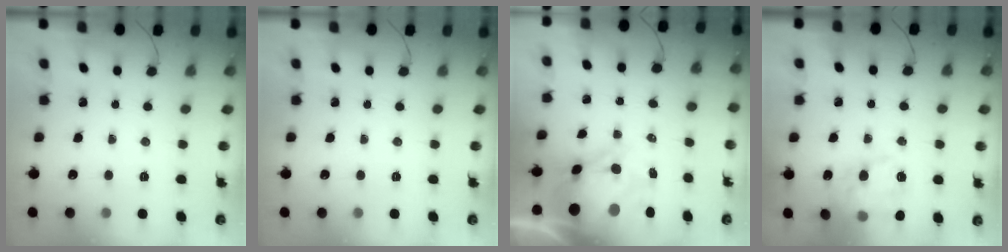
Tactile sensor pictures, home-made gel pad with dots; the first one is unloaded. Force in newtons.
{"total": 0.0}
{"total": 12.1, "press": 11.7, "slide": 3.1}
{"total": 15.1, "press": 14.9, "slide": 2.5}